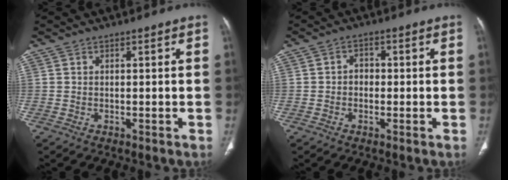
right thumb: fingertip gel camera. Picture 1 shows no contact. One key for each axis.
{"total": 2.5, "fx": -0.3, "fy": 2.1, "fz": 1.3, "tx": -0.006, "ty": 0.010, "tz": -0.010}